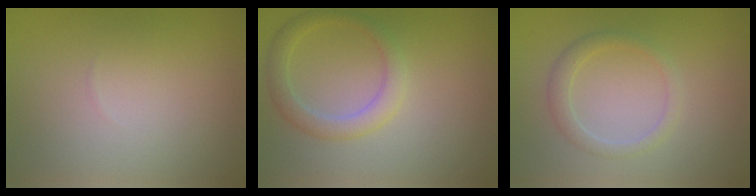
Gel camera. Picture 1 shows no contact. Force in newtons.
{"total": 2.6, "press": 2.6, "slide": 0.2}
{"total": 1.8, "press": 1.8, "slide": 0.1}